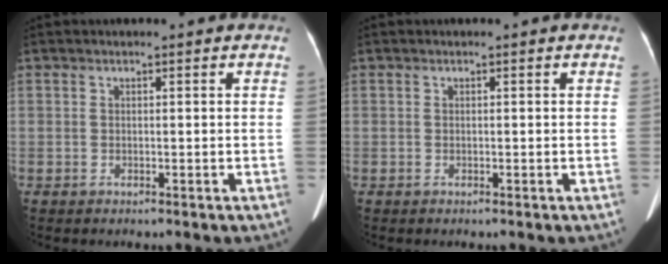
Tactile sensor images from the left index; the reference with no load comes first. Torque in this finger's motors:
{"motor_torque": [0.00, 0.00, 0.00, 0.00]}